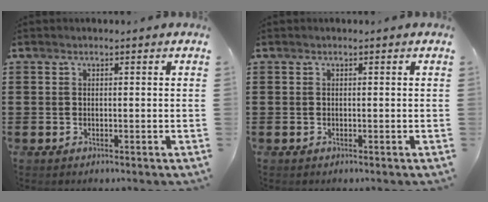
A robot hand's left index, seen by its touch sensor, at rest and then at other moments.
{"total": 0.0}